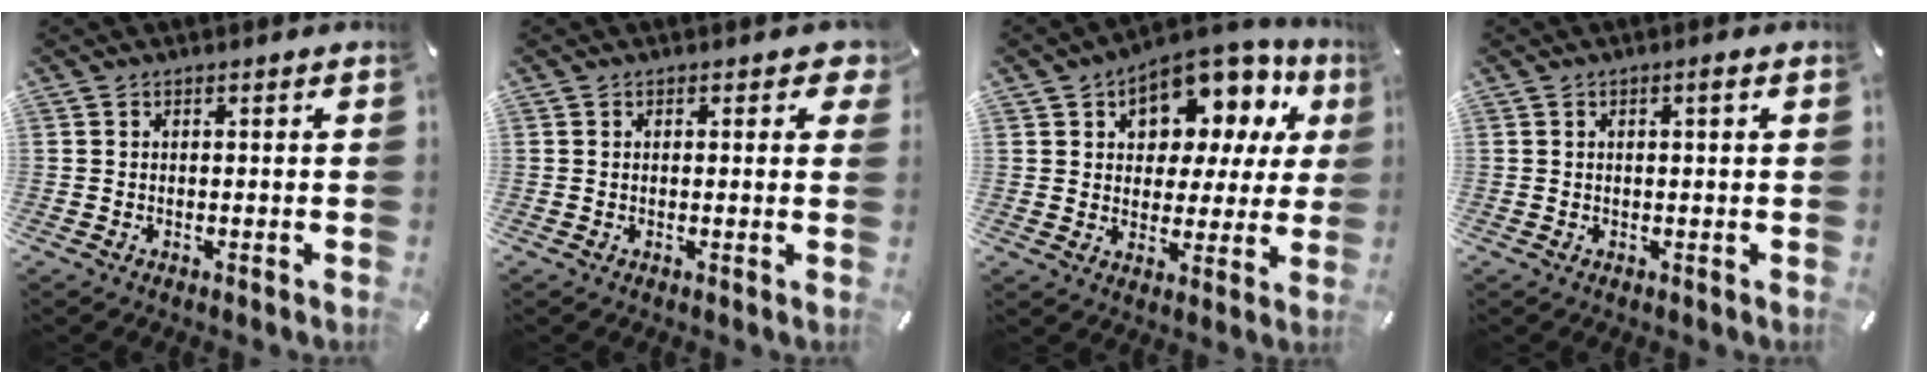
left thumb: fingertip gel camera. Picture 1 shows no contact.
{"total": 1.7, "force": [0.8, 1.0, 1.2], "torque": [-0.009, 0.000, 0.009]}
{"total": 11.7, "force": [7.5, 7.4, 5.2], "torque": [-0.079, -0.068, 0.132]}
{"total": 1.3, "force": [0.4, 0.2, 1.2], "torque": [-0.022, 0.002, 0.006]}